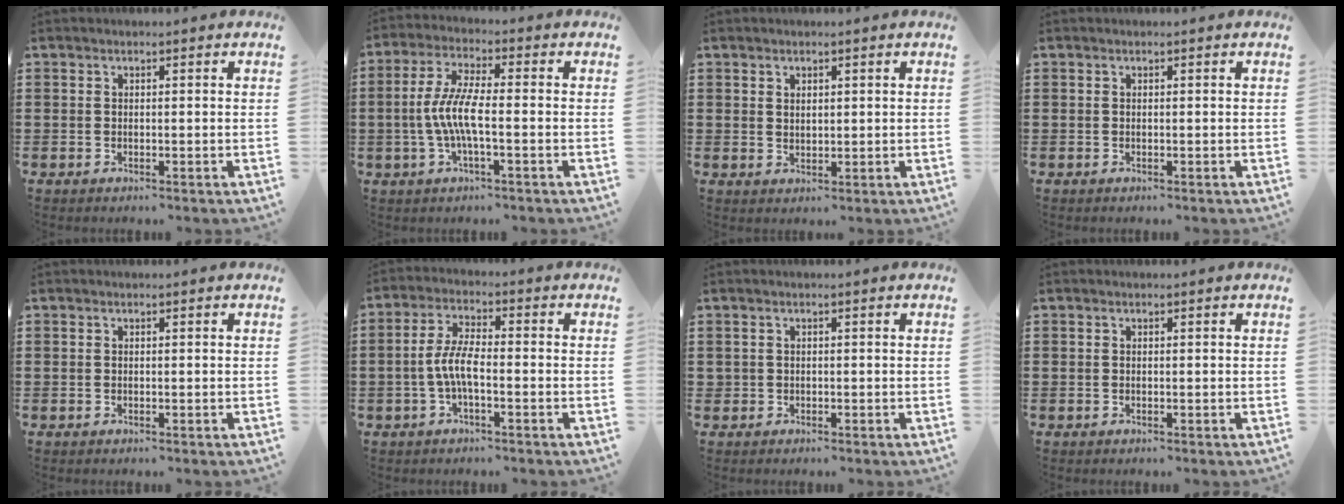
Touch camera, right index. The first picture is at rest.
{"total": 6.7, "force": [-1.5, 1.5, 6.4], "torque": [-0.154, -0.016, -0.039]}
{"total": 1.5, "force": [1.2, 0.8, 0.3], "torque": [-0.007, 0.004, 0.022]}
{"total": 0.0}
{"total": 0.0}
{"total": 5.4, "force": [-1.4, 1.6, 5.0], "torque": [-0.114, -0.003, -0.034]}
{"total": 0.7, "force": [-0.2, 0.7, 0.1], "torque": [-0.003, 0.004, -0.005]}
{"total": 0.0}